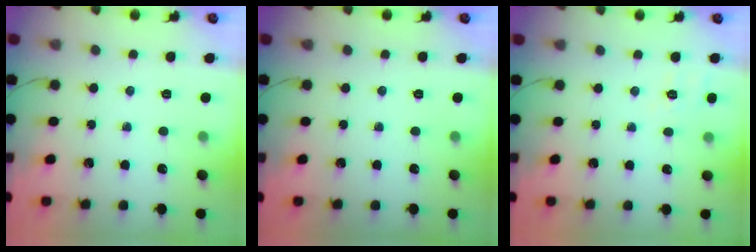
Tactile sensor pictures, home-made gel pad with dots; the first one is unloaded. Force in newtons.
{"total": 0.0}
{"total": 5.4, "press": 4.9, "slide": 2.1}